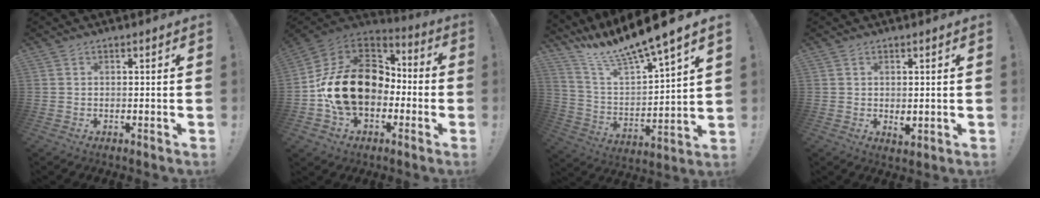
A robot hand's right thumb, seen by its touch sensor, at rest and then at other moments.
{"total": 21.4, "force": [-1.5, 15.3, 14.9], "torque": [-0.256, 0.028, -0.015]}
{"total": 14.3, "force": [12.3, 0.8, 7.2], "torque": [-0.131, -0.111, 0.202]}
{"total": 2.2, "force": [0.7, 1.1, 1.8], "torque": [-0.021, -0.002, 0.014]}